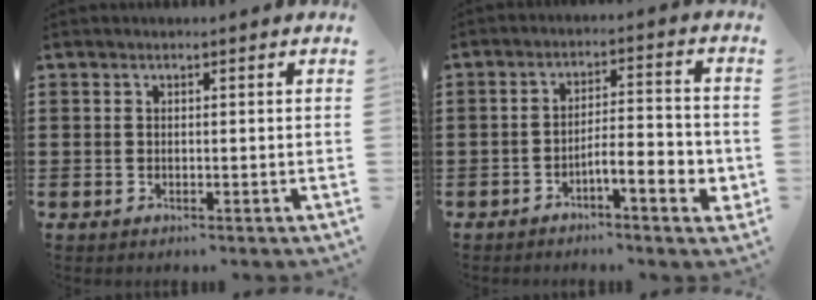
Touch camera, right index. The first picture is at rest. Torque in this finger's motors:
{"motor_torque": [0.41, -0.31, 0.33, 0.11]}